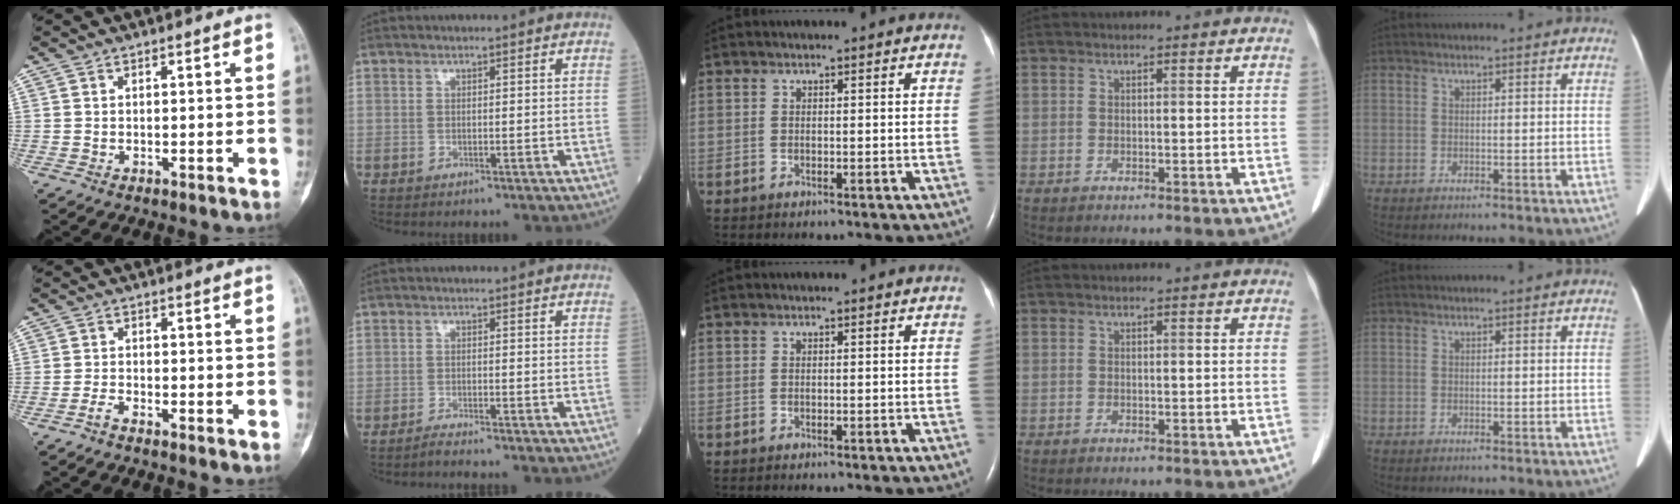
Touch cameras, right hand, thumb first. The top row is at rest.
{"thumb": {"total": 1.8, "force": [-1.5, 0.4, 0.9], "torque": [-0.023, 0.005, -0.033]}, "index": {"total": 2.3, "force": [-2.1, -0.5, 0.8], "torque": [-0.013, 0.000, -0.031]}}